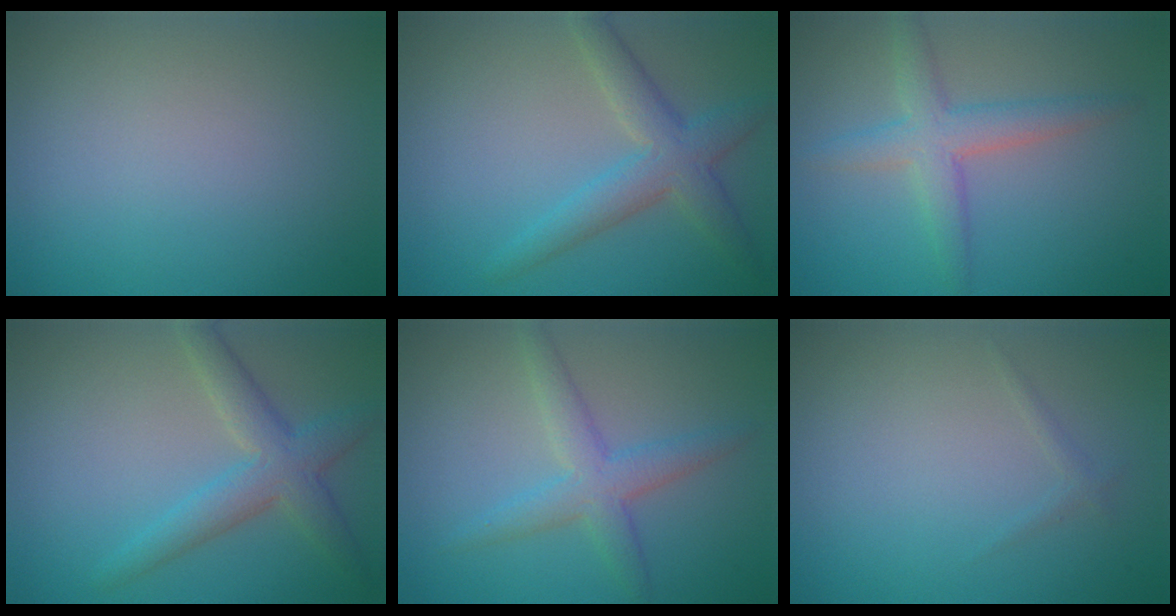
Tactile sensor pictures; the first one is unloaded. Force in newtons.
{"total": 4.2, "press": 4.2, "slide": 0.1}
{"total": 3.5, "press": 3.5, "slide": 0.3}
{"total": 4.2, "press": 4.2, "slide": 0.1}
{"total": 3.4, "press": 3.4, "slide": 0.1}
{"total": 0.7, "press": 0.7, "slide": 0.1}